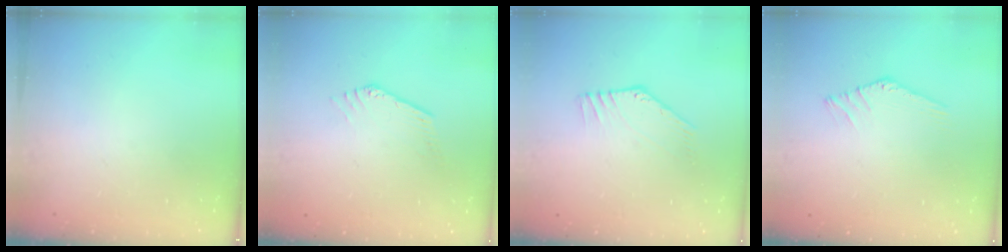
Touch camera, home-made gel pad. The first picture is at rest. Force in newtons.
{"total": 0.0}
{"total": 3.7, "press": 3.7, "slide": 0.2}
{"total": 1.1, "press": 1.1, "slide": 0.2}